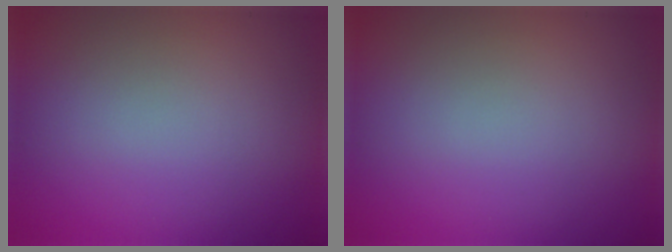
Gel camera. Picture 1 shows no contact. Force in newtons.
{"total": 0.0}